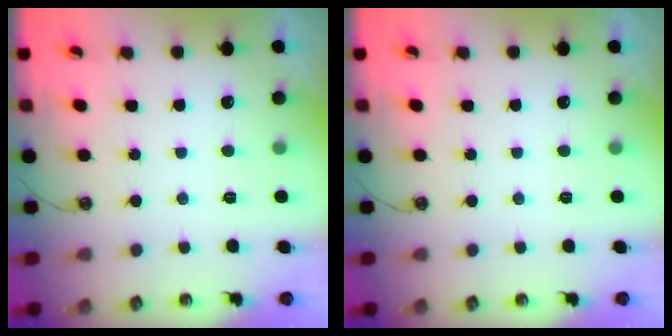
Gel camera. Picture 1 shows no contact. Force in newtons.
{"total": 0.0}